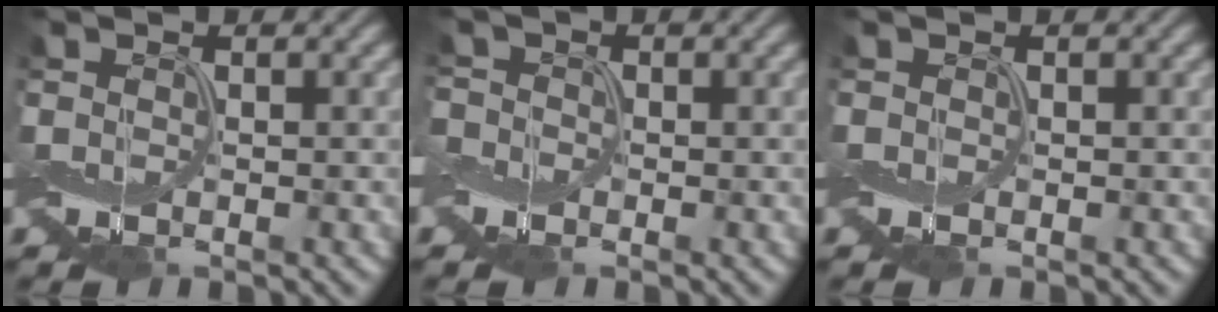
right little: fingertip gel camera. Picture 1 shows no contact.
{"total": 1.4, "force": [-0.8, 1.1, 0.0], "torque": [-0.006, 0.007, -0.020]}
{"total": 0.0}